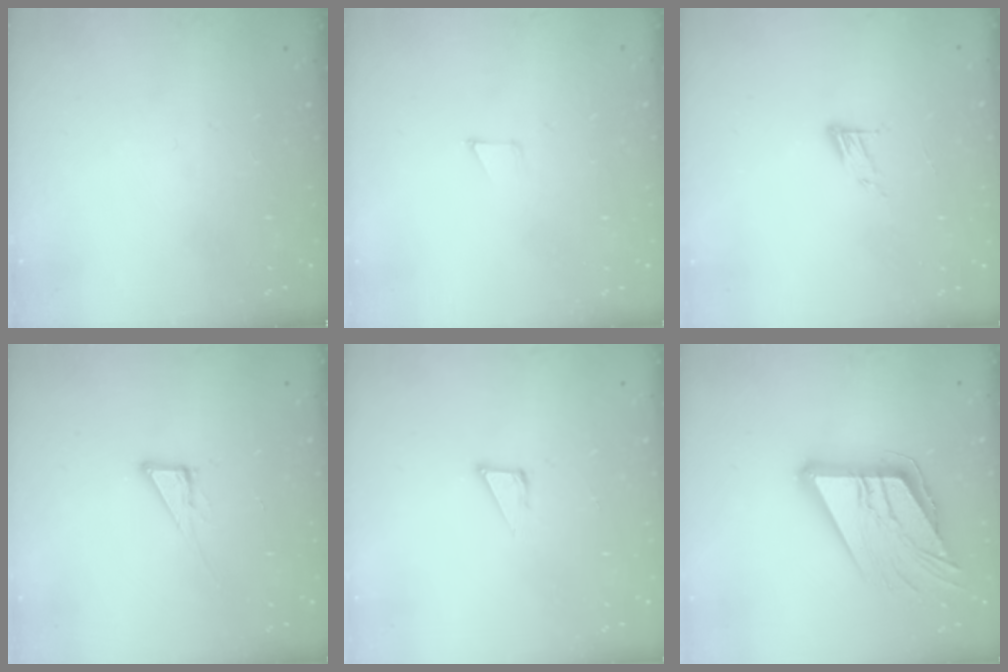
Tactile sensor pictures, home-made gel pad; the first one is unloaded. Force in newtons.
{"total": 2.6, "press": 2.6, "slide": 0.2}
{"total": 5.6, "press": 5.6, "slide": 0.4}
{"total": 6.0, "press": 6.0, "slide": 0.4}
{"total": 5.8, "press": 5.8, "slide": 0.2}
{"total": 19.1, "press": 19.0, "slide": 2.2}